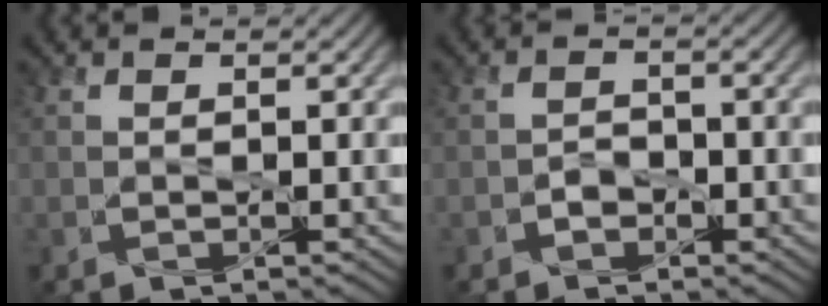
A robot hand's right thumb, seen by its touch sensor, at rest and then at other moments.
{"total": 1.1, "force": [-1.1, -0.1, 0.3], "torque": [0.001, 0.006, -0.021]}